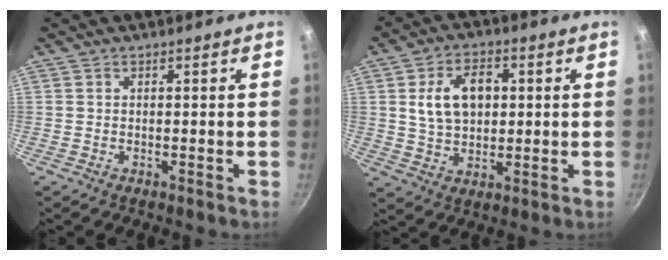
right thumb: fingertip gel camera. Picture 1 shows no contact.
{"total": 10.6, "force": [1.9, 7.2, 7.6], "torque": [-0.108, 0.004, 0.032]}